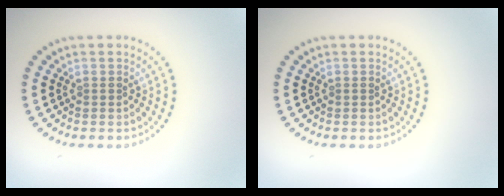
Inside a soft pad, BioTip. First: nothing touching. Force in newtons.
{"total": 0.0}